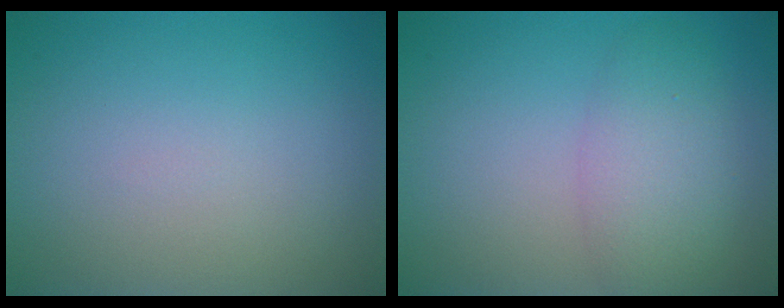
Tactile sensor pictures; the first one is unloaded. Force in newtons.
{"total": 4.0, "press": 4.0, "slide": 0.2}